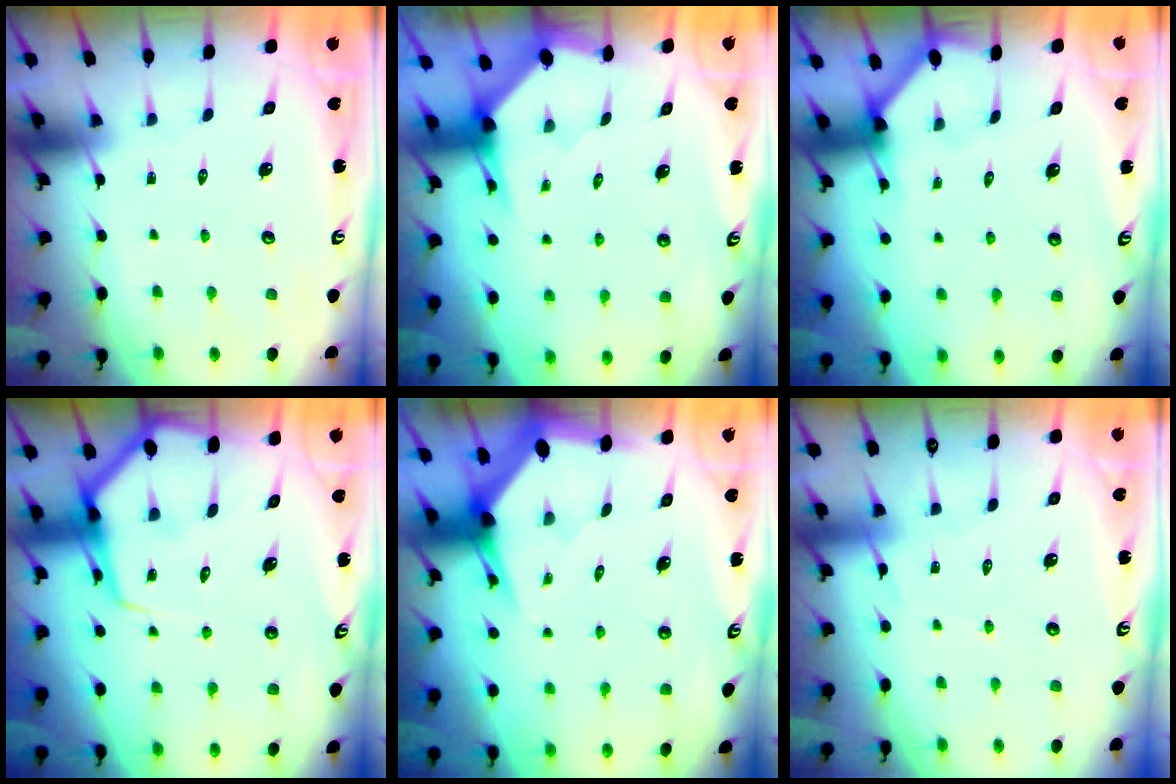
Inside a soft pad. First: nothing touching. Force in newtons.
{"total": 3.3, "press": 3.3, "slide": 0.3}
{"total": 1.9, "press": 1.9, "slide": 0.2}
{"total": 8.7, "press": 8.6, "slide": 1.0}
{"total": 3.6, "press": 3.6, "slide": 0.2}
{"total": 3.5, "press": 3.4, "slide": 0.5}